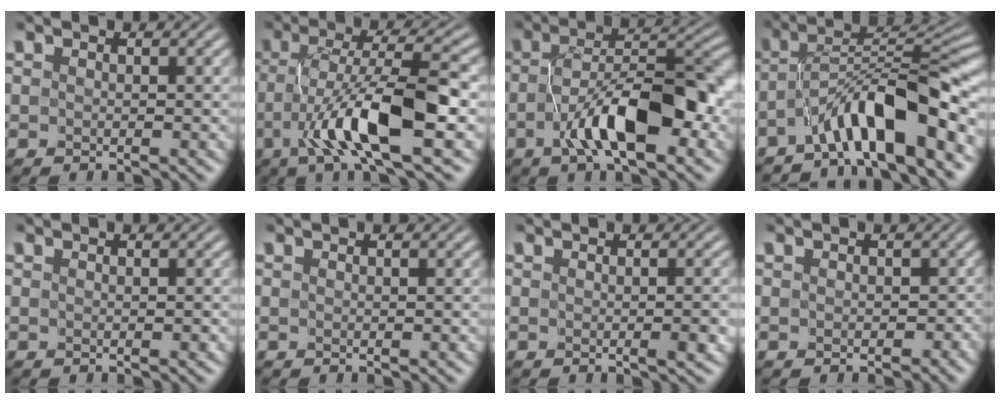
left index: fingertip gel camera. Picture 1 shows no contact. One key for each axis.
{"total": 9.3, "fx": -2.8, "fy": 2.1, "fz": 8.6, "tx": -0.157, "ty": 0.005, "tz": -0.050}
{"total": 8.8, "fx": -3.2, "fy": 3.3, "fz": 7.5, "tx": -0.121, "ty": 0.007, "tz": -0.050}
{"total": 8.7, "fx": -5.4, "fy": 1.7, "fz": 6.6, "tx": -0.094, "ty": 0.017, "tz": -0.094}
{"total": 0.0}
{"total": 0.0}
{"total": 1.3, "fx": -0.4, "fy": 0.0, "fz": 1.2, "tx": -0.017, "ty": -0.007, "tz": -0.005}
{"total": 2.4, "fx": -0.1, "fy": 2.1, "fz": 1.2, "tx": 0.010, "ty": -0.002, "tz": -0.002}